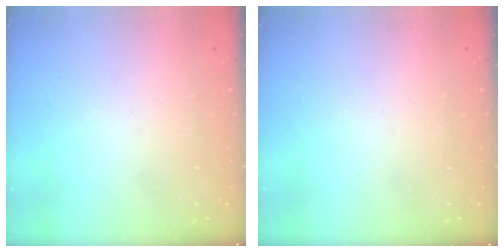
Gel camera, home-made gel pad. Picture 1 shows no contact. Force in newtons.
{"total": 0.0}